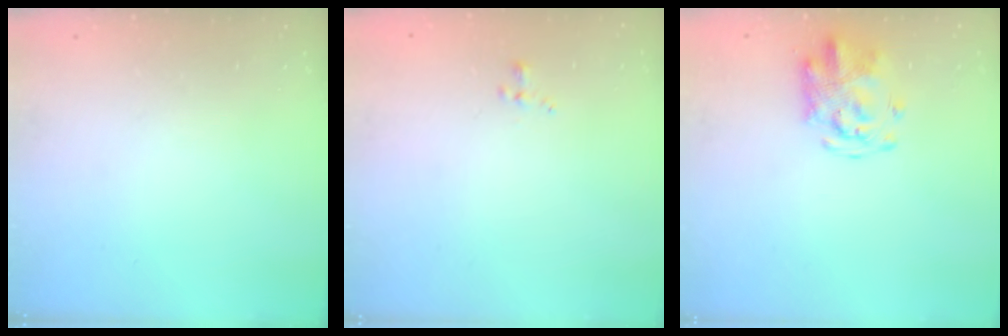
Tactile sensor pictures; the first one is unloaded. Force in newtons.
{"total": 0.8, "press": 0.6, "slide": 0.6}
{"total": 5.1, "press": 5.1, "slide": 0.6}